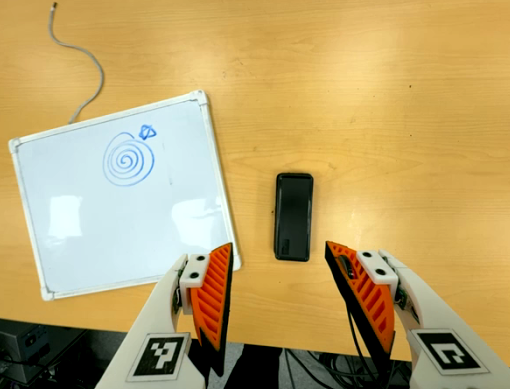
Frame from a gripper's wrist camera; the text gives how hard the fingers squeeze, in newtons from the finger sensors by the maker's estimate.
{"total": 0.0}